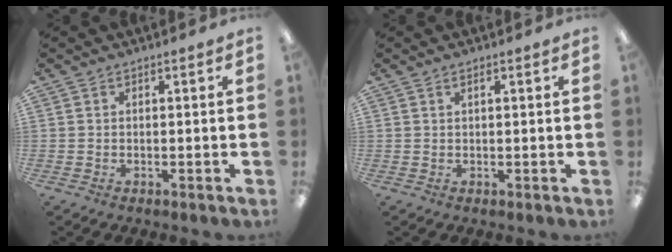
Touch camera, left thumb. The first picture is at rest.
{"total": 0.9, "force": [0.6, 0.3, 0.6], "torque": [-0.014, 0.001, 0.011]}